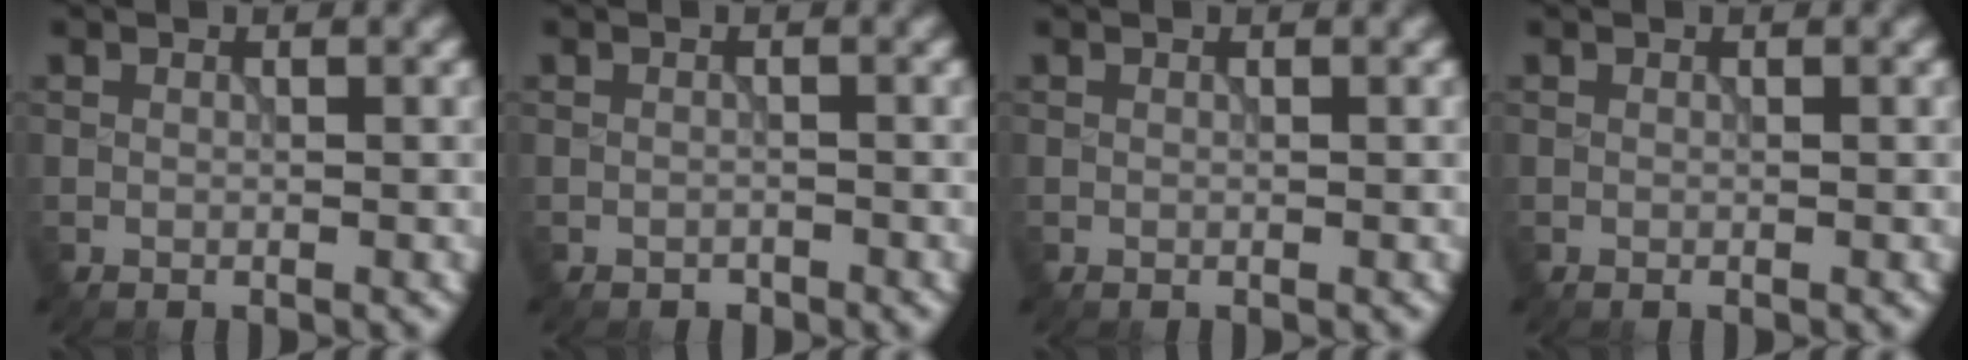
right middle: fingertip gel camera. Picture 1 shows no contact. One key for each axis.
{"total": 0.6, "fx": -0.5, "fy": 0.3, "fz": 0.1, "tx": 0.000, "ty": -0.002, "tz": -0.008}
{"total": 0.0}
{"total": 0.0}